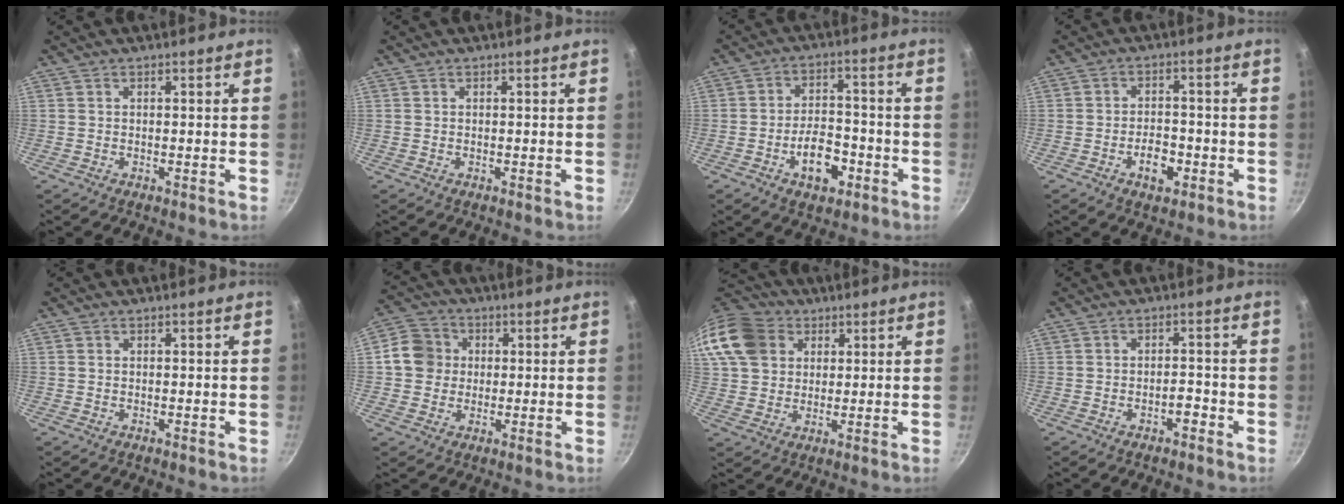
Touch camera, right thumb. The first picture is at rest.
{"total": 0.0}
{"total": 8.8, "force": [-3.8, 5.0, 6.2], "torque": [-0.079, 0.026, -0.062]}
{"total": 5.6, "force": [-2.3, 3.2, 3.9], "torque": [-0.046, 0.017, -0.038]}
{"total": 0.0}
{"total": 7.8, "force": [0.8, 7.2, 3.0], "torque": [-0.021, 0.011, -0.003]}
{"total": 16.3, "force": [6.0, 12.9, 7.8], "torque": [-0.164, 0.015, 0.108]}
{"total": 2.4, "force": [-1.5, 1.1, 1.6], "torque": [-0.016, 0.018, -0.024]}